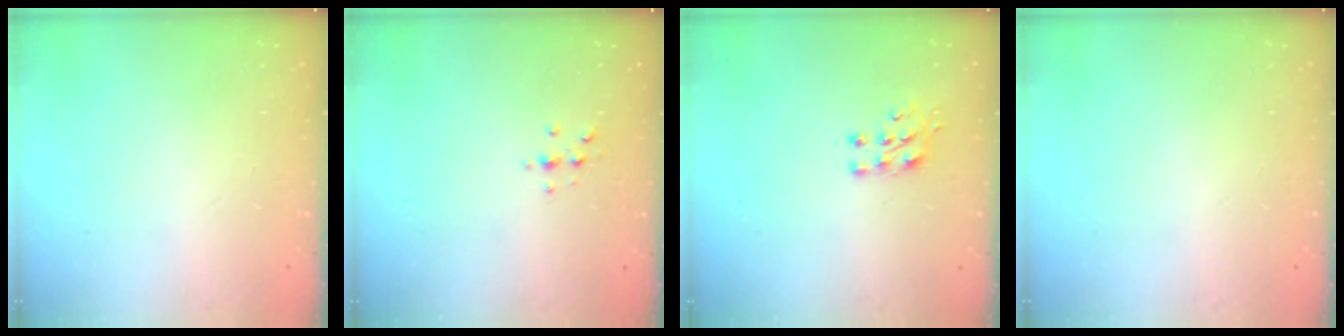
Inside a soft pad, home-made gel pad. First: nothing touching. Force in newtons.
{"total": 2.3, "press": 2.3, "slide": 0.2}
{"total": 7.1, "press": 7.1, "slide": 0.8}
{"total": 0.0}